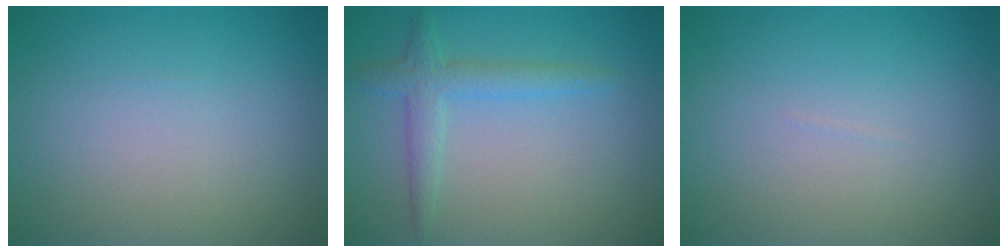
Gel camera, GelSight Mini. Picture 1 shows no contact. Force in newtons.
{"total": 2.6, "press": 2.6, "slide": 0.1}
{"total": 0.0}